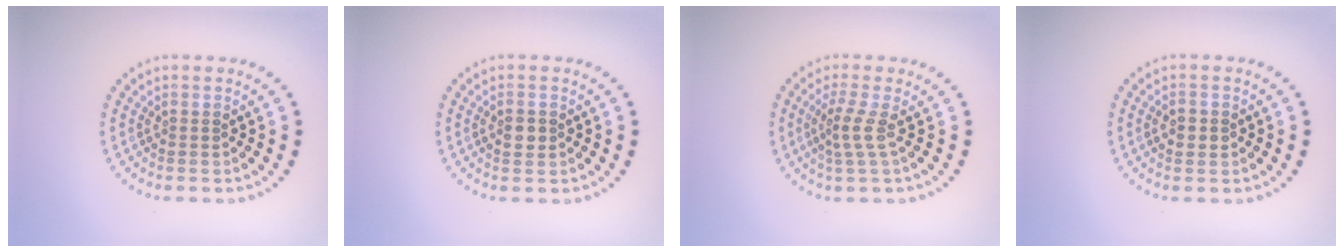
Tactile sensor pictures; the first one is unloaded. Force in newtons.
{"total": 1.5, "press": 1.5, "slide": 0.2}
{"total": 2.2, "press": 1.5, "slide": 1.5}
{"total": 2.2, "press": 2.2, "slide": 0.1}